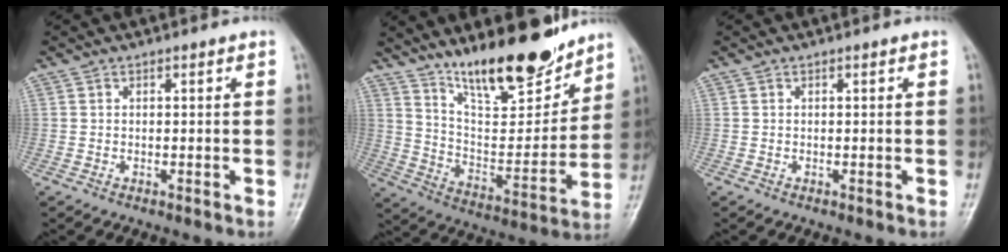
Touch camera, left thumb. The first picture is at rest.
{"total": 18.2, "force": [14.2, 5.2, 10.2], "torque": [-0.117, -0.094, 0.245]}
{"total": 0.0}